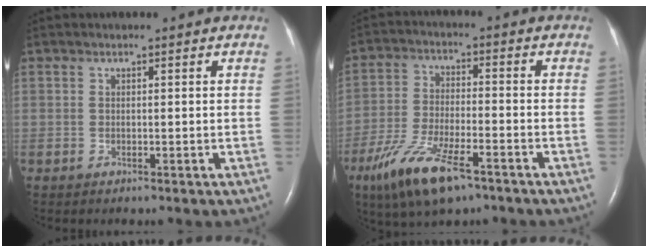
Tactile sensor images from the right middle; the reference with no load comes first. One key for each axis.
{"total": 12.1, "fx": -7.5, "fy": 3.3, "fz": 8.9, "tx": -0.183, "ty": -0.022, "tz": -0.132}